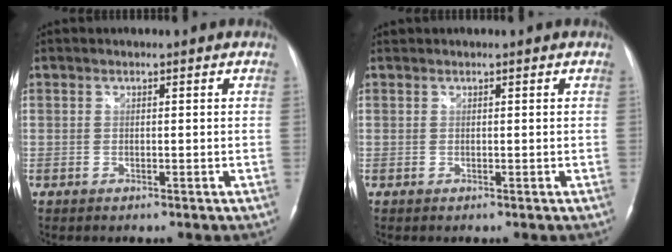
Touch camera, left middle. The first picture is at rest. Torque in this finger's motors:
{"motor_torque": [0.01, 0.03, -0.11, 0.01]}